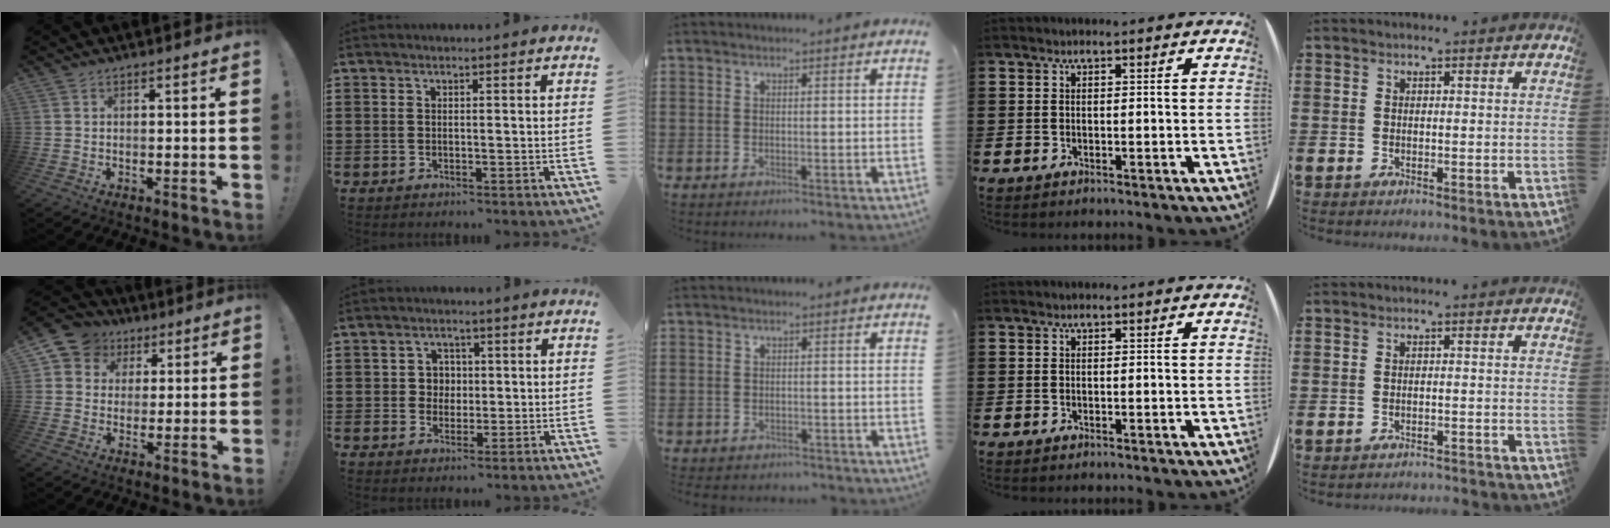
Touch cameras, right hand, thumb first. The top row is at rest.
{"thumb": {"total": 8.2, "force": [3.0, 7.4, 1.8], "torque": [-0.032, -0.010, 0.062]}, "index": {"total": 3.4, "force": [0.2, 3.2, 1.2], "torque": [-0.037, 0.010, 0.000]}, "middle": {"total": 1.0, "force": [-1.0, 0.4, 0.0], "torque": [-0.003, 0.001, -0.023]}, "little": {"total": 0.8, "force": [-0.8, 0.0, 0.0], "torque": [-0.003, 0.005, -0.017]}}